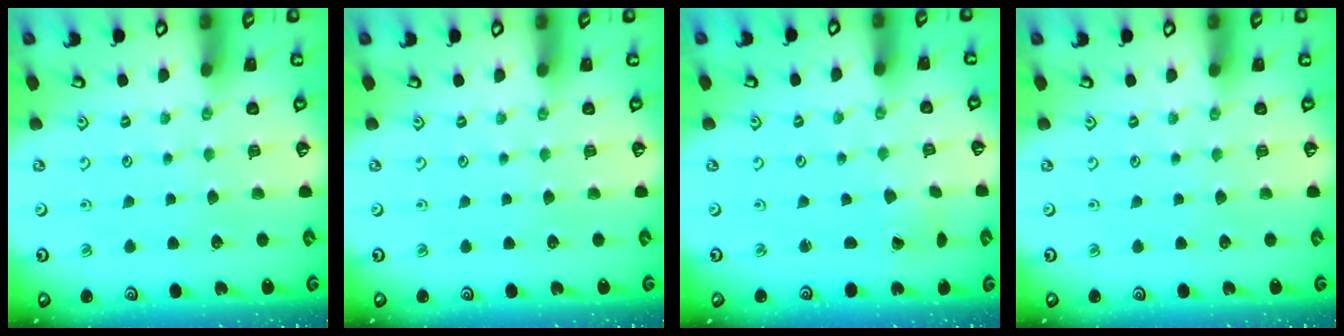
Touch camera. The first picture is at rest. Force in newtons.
{"total": 0.0}
{"total": 0.0}
{"total": 0.0}